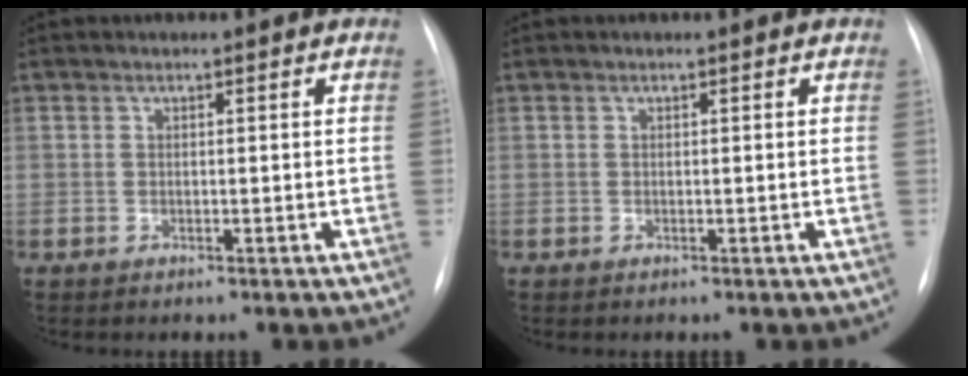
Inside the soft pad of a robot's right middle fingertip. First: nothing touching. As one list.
[{"total": 0.0}]